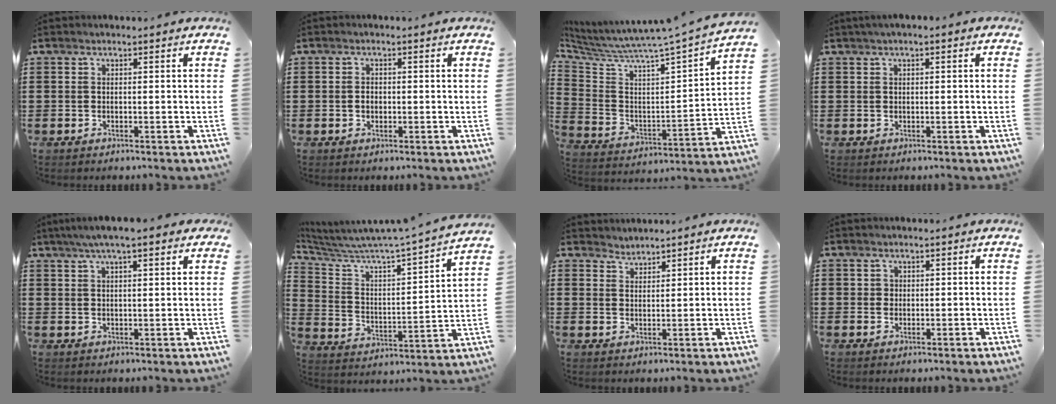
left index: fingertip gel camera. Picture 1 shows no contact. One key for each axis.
{"total": 1.3, "fx": -0.1, "fy": 0.9, "fz": 0.9, "tx": -0.020, "ty": 0.005, "tz": -0.003}
{"total": 4.7, "fx": 4.3, "fy": -0.8, "fz": 1.9, "tx": -0.063, "ty": -0.061, "tz": 0.061}
{"total": 1.0, "fx": 0.3, "fy": 0.2, "fz": 0.9, "tx": -0.016, "ty": 0.002, "tz": 0.006}
{"total": 5.0, "fx": 3.4, "fy": 0.5, "fz": 3.6, "tx": -0.075, "ty": 0.004, "tz": 0.060}
{"total": 5.4, "fx": 5.1, "fy": -0.3, "fz": 1.8, "tx": -0.064, "ty": -0.057, "tz": 0.076}
{"total": 1.9, "fx": 1.8, "fy": 0.0, "fz": -0.6, "tx": 0.006, "ty": -0.002, "tz": 0.036}
{"total": 1.1, "fx": 0.6, "fy": 1.0, "fz": 0.2, "tx": -0.005, "ty": 0.005, "tz": 0.012}